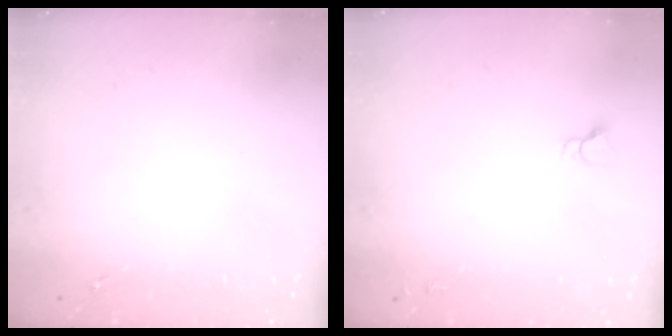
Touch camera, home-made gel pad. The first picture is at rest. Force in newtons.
{"total": 3.3, "press": 3.3, "slide": 0.2}